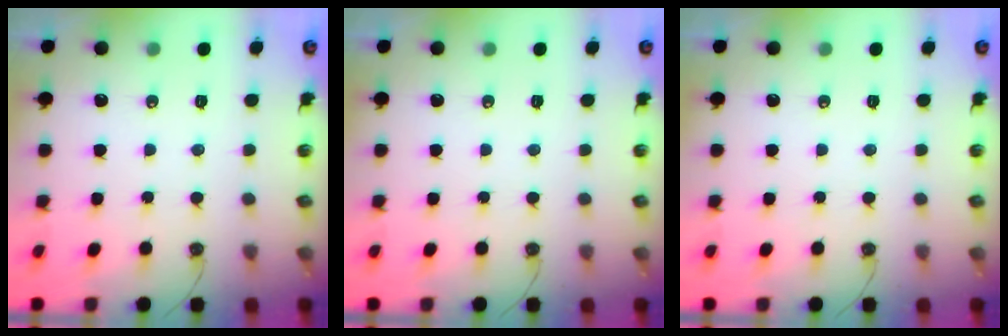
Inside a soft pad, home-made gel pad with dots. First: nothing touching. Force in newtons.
{"total": 0.0}
{"total": 0.0}